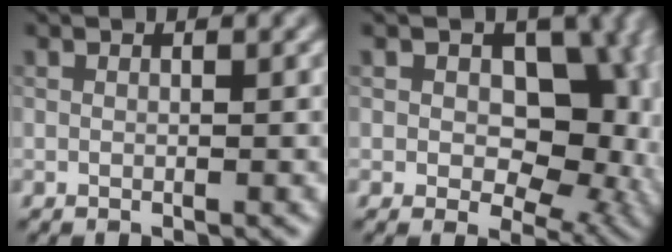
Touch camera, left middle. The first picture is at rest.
{"total": 10.5, "force": [1.6, 7.1, 7.6], "torque": [-0.073, -0.006, 0.026]}